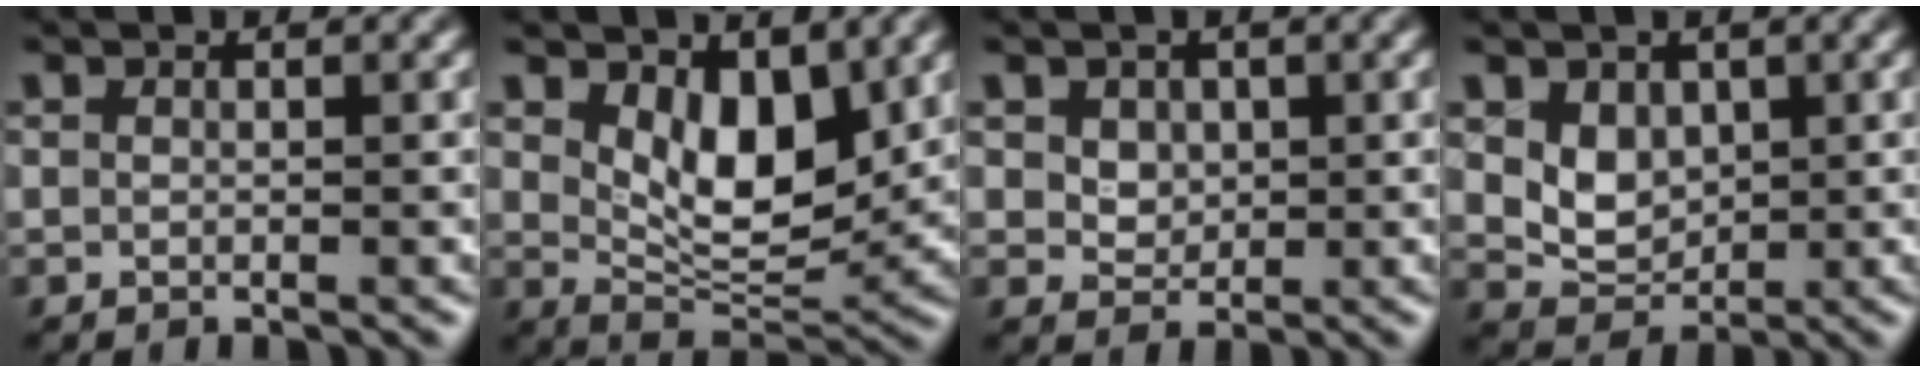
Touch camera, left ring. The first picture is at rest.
{"total": 5.8, "force": [2.3, 3.1, 4.3], "torque": [-0.076, -0.018, 0.040]}
{"total": 2.8, "force": [1.2, 2.2, 1.3], "torque": [-0.043, 0.000, 0.038]}
{"total": 3.0, "force": [1.0, 2.3, 1.5], "torque": [-0.034, -0.010, 0.020]}